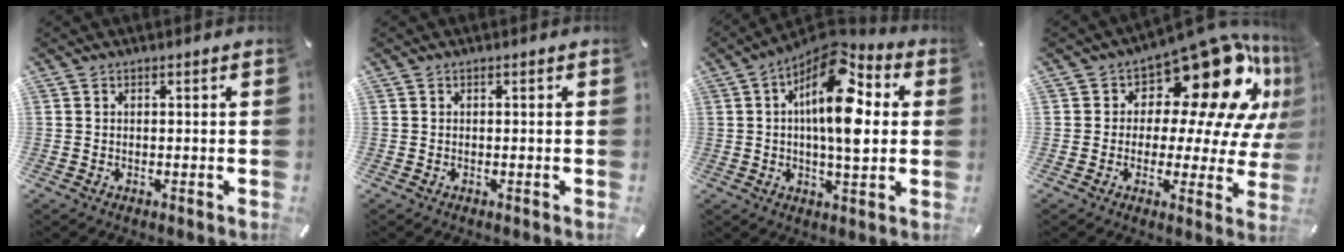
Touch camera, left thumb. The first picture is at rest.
{"total": 0.0}
{"total": 16.4, "force": [4.7, 6.8, 14.1], "torque": [-0.247, -0.033, 0.072]}
{"total": 19.8, "force": [10.5, 9.6, 13.7], "torque": [-0.185, -0.088, 0.174]}